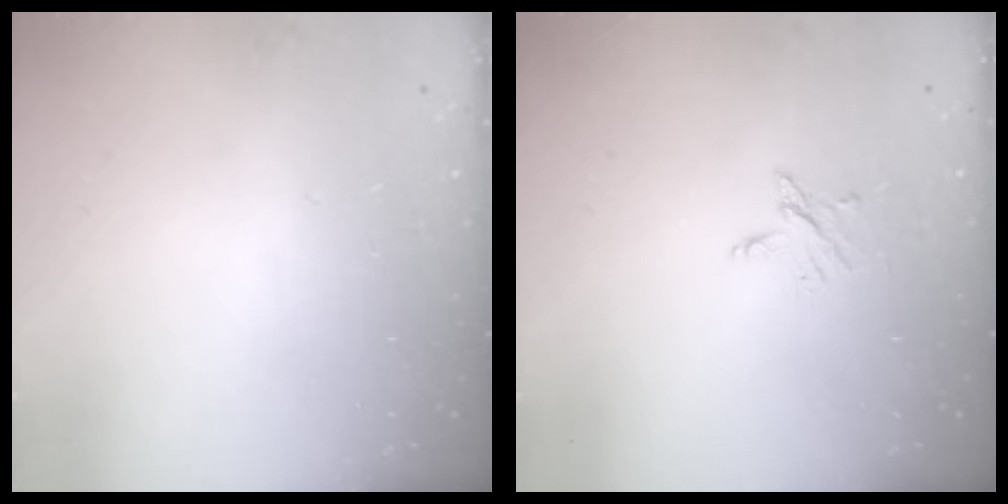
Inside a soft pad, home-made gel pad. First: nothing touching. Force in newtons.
{"total": 3.6, "press": 3.6, "slide": 0.4}